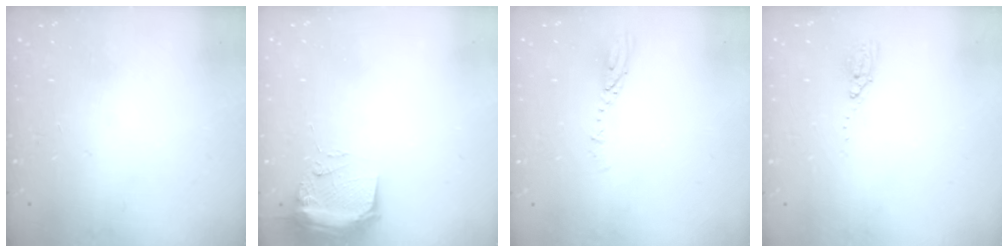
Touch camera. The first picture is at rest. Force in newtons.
{"total": 13.0, "press": 10.7, "slide": 7.4}
{"total": 3.8, "press": 3.8, "slide": 0.1}
{"total": 3.5, "press": 3.5, "slide": 0.3}